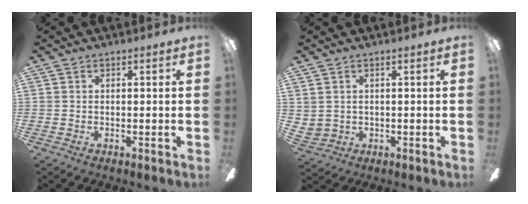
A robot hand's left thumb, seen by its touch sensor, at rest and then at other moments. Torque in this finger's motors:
{"motor_torque": [-0.87, 1.53, 0.55, 0.04, 0.32]}